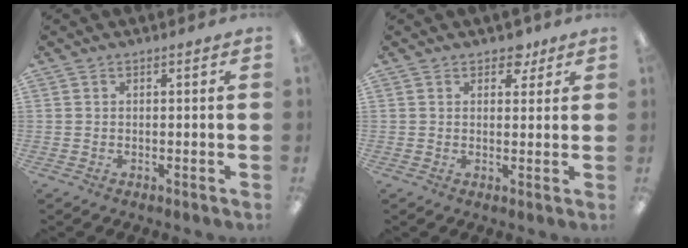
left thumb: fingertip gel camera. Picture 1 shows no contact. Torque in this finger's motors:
{"motor_torque": [-0.14, -0.01, -0.44, 0.03, 0.04]}